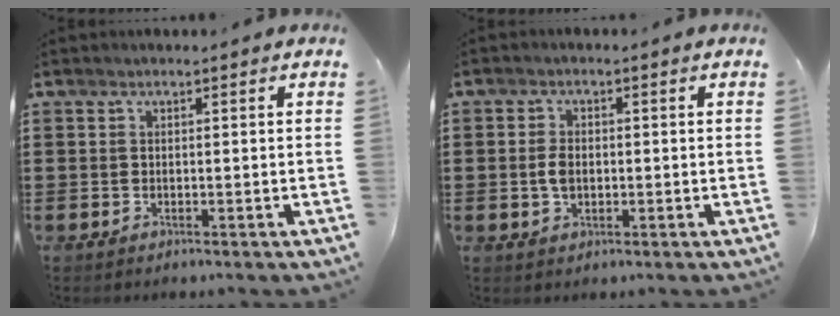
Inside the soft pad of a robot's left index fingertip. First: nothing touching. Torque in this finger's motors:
{"motor_torque": [0.58, 0.55, 0.18, 0.03]}